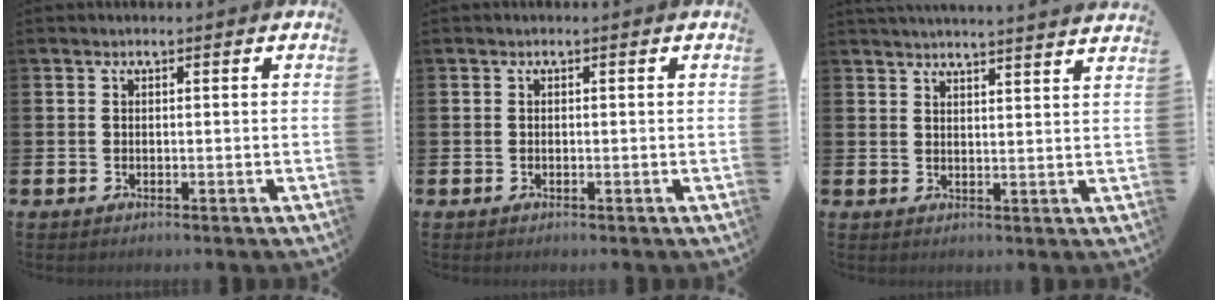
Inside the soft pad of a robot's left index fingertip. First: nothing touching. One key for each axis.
{"total": 0.0}
{"total": 3.7, "fx": 3.6, "fy": -0.8, "fz": -0.1, "tx": 0.000, "ty": -0.026, "tz": 0.063}